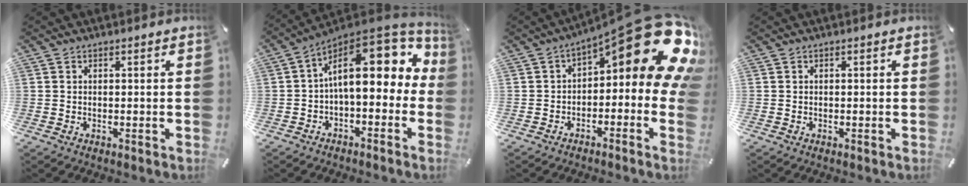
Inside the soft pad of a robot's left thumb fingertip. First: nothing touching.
{"total": 18.8, "force": [4.8, 9.4, 15.5], "torque": [-0.228, -0.038, 0.081]}
{"total": 18.4, "force": [8.2, 6.6, 15.0], "torque": [-0.181, -0.070, 0.136]}
{"total": 0.0}